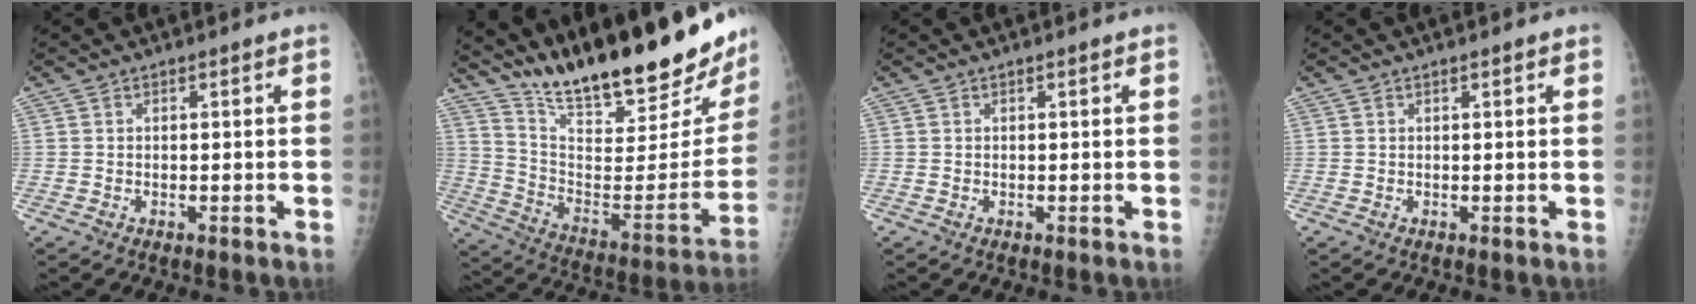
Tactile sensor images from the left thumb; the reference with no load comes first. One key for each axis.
{"total": 29.2, "fx": 23.5, "fy": 6.4, "fz": 16.2, "tx": -0.226, "ty": -0.121, "tz": 0.356}
{"total": 0.0}
{"total": 0.5, "fx": 0.4, "fy": 0.1, "fz": 0.4, "tx": -0.005, "ty": 0.000, "tz": 0.004}